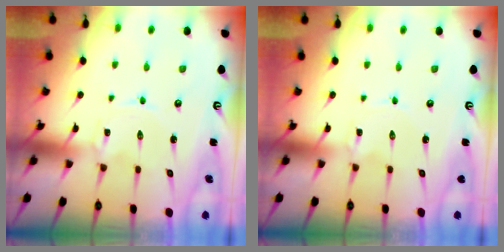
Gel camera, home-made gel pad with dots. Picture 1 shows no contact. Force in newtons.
{"total": 0.0}